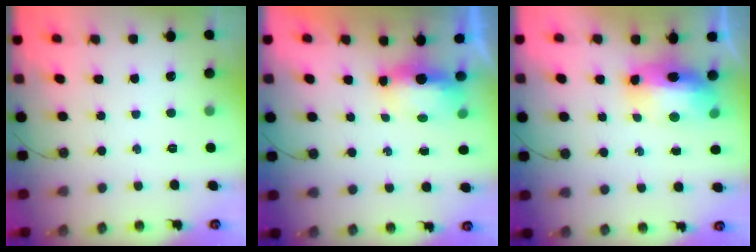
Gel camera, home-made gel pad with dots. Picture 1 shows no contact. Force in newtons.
{"total": 10.8, "press": 7.1, "slide": 8.1}
{"total": 12.7, "press": 12.6, "slide": 1.7}